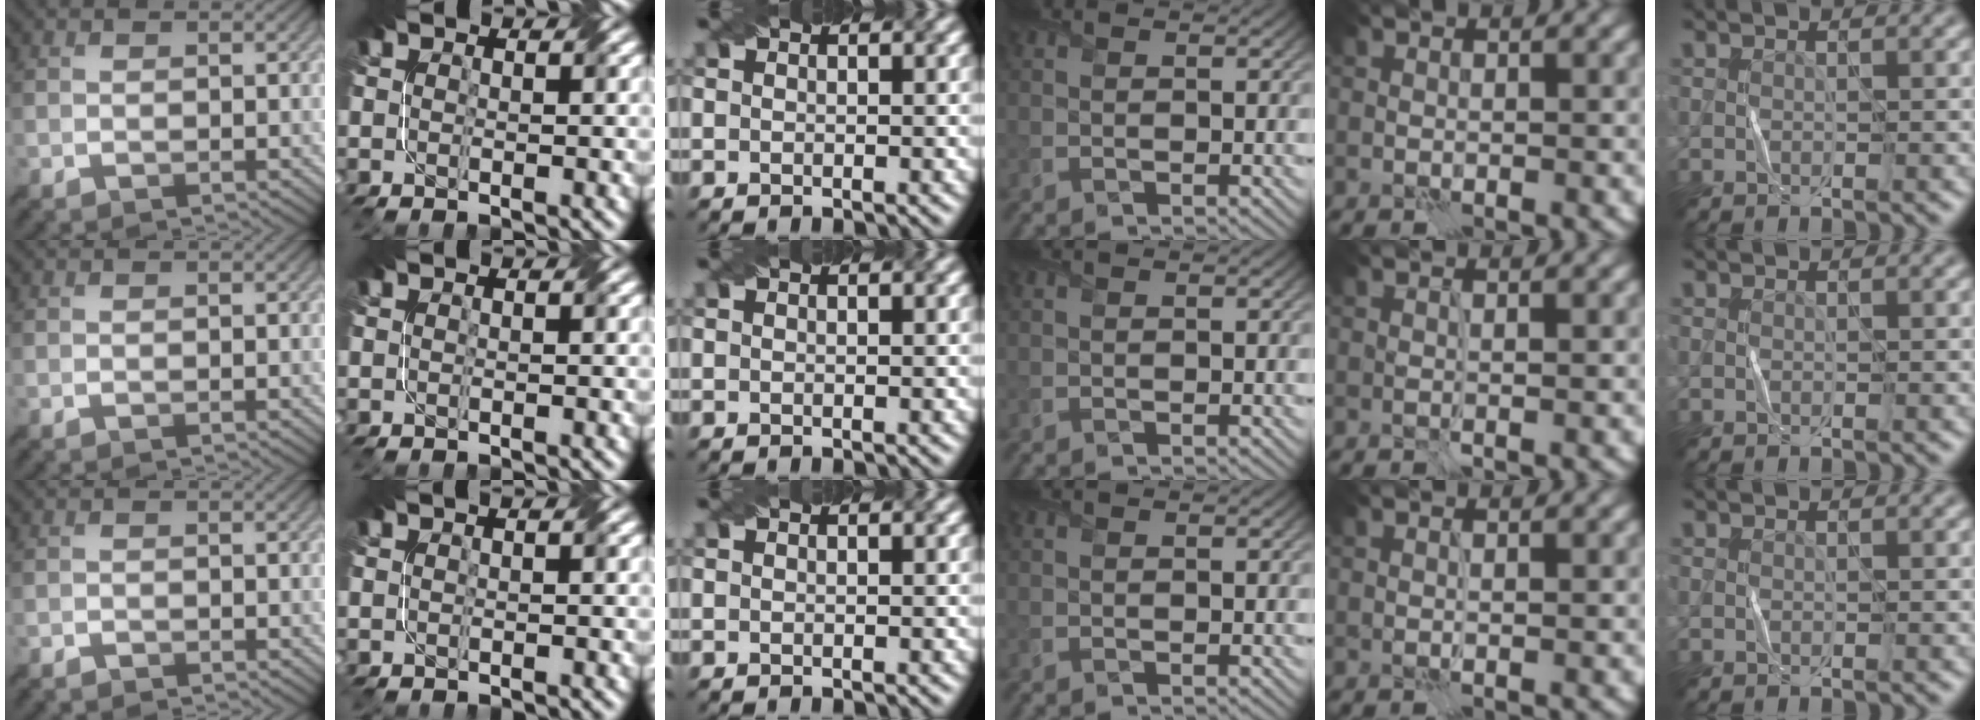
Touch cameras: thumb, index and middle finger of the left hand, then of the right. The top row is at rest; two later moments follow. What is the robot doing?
{"motion": "fold", "object": "bubble wrap"}